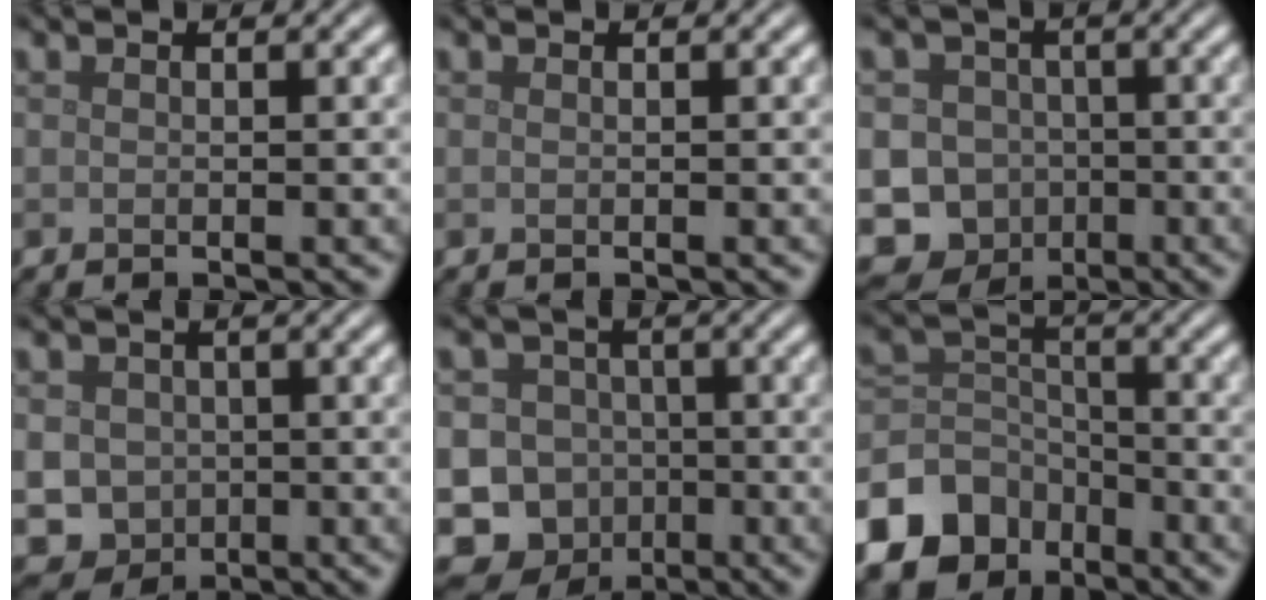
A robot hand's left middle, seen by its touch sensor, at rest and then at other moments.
{"total": 0.0}
{"total": 11.6, "force": [-4.7, 10.2, 2.8], "torque": [-0.039, -0.016, -0.108]}
{"total": 5.8, "force": [-1.1, 5.5, 1.6], "torque": [-0.032, -0.007, -0.038]}
{"total": 13.4, "force": [-6.3, 11.5, 3.0], "torque": [-0.058, -0.024, -0.122]}
{"total": 10.1, "force": [-6.6, 7.0, 3.0], "torque": [-0.081, -0.007, -0.127]}